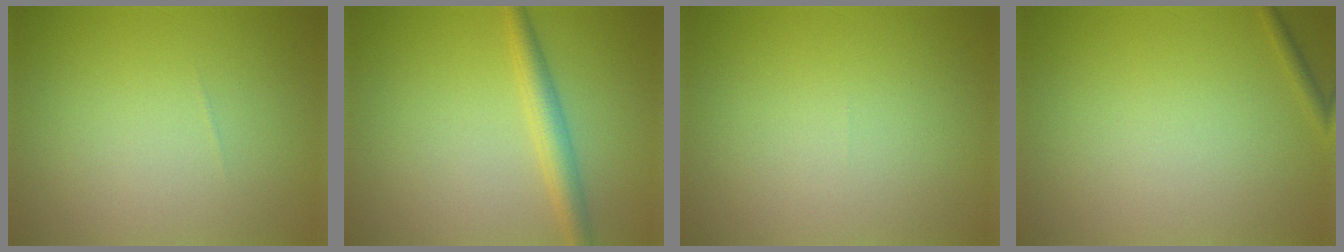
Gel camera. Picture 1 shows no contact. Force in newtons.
{"total": 2.7, "press": 2.7, "slide": 0.1}
{"total": 0.0}
{"total": 0.8, "press": 0.8, "slide": 0.0}